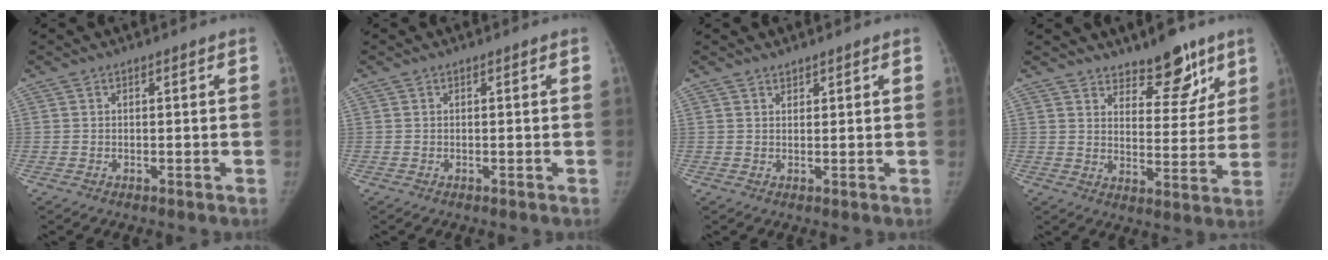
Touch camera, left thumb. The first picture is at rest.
{"total": 0.0}
{"total": 1.2, "force": [1.1, 0.5, 0.2], "torque": [0.008, -0.008, 0.015]}
{"total": 11.0, "force": [8.0, 4.8, 5.7], "torque": [-0.036, -0.057, 0.122]}